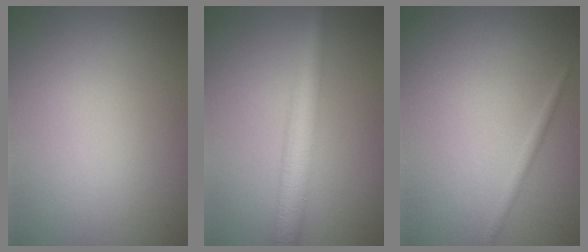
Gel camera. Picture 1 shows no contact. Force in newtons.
{"total": 4.5, "press": 4.5, "slide": 0.1}
{"total": 0.9, "press": 0.9, "slide": 0.1}